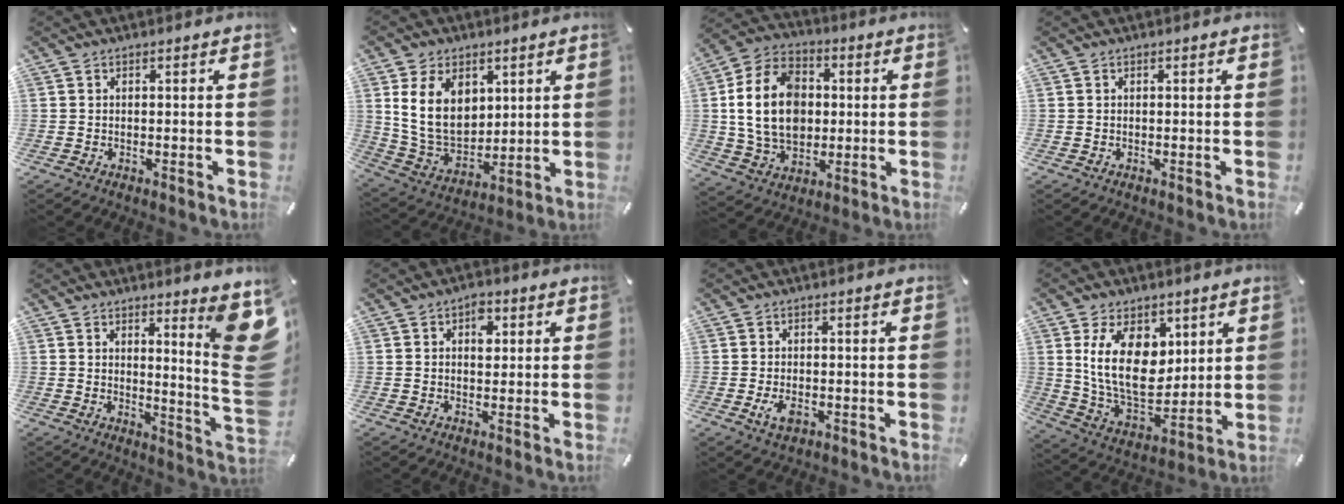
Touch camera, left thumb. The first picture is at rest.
{"total": 14.3, "force": [4.6, 10.5, 8.6], "torque": [-0.176, -0.015, 0.081]}
{"total": 16.6, "force": [0.6, 12.7, 10.7], "torque": [-0.234, 0.012, 0.007]}
{"total": 0.0}
{"total": 12.4, "force": [5.3, 1.5, 11.1], "torque": [-0.142, -0.062, 0.083]}
{"total": 4.3, "force": [1.3, 2.8, 3.0], "torque": [-0.024, -0.008, 0.012]}
{"total": 3.5, "force": [-1.0, 1.9, 2.7], "torque": [-0.066, -0.003, -0.022]}
{"total": 16.8, "force": [5.0, 11.3, 11.3], "torque": [-0.226, -0.017, 0.091]}